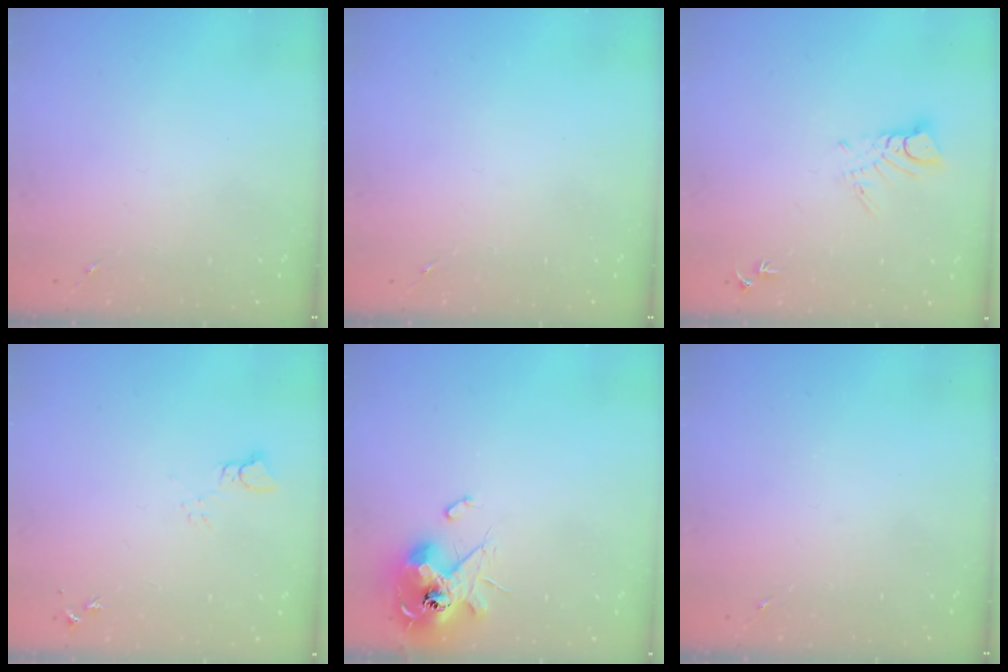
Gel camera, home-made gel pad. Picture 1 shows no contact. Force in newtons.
{"total": 0.0}
{"total": 5.3, "press": 5.3, "slide": 0.3}
{"total": 3.5, "press": 3.5, "slide": 0.4}
{"total": 13.1, "press": 13.0, "slide": 1.6}
{"total": 0.0}